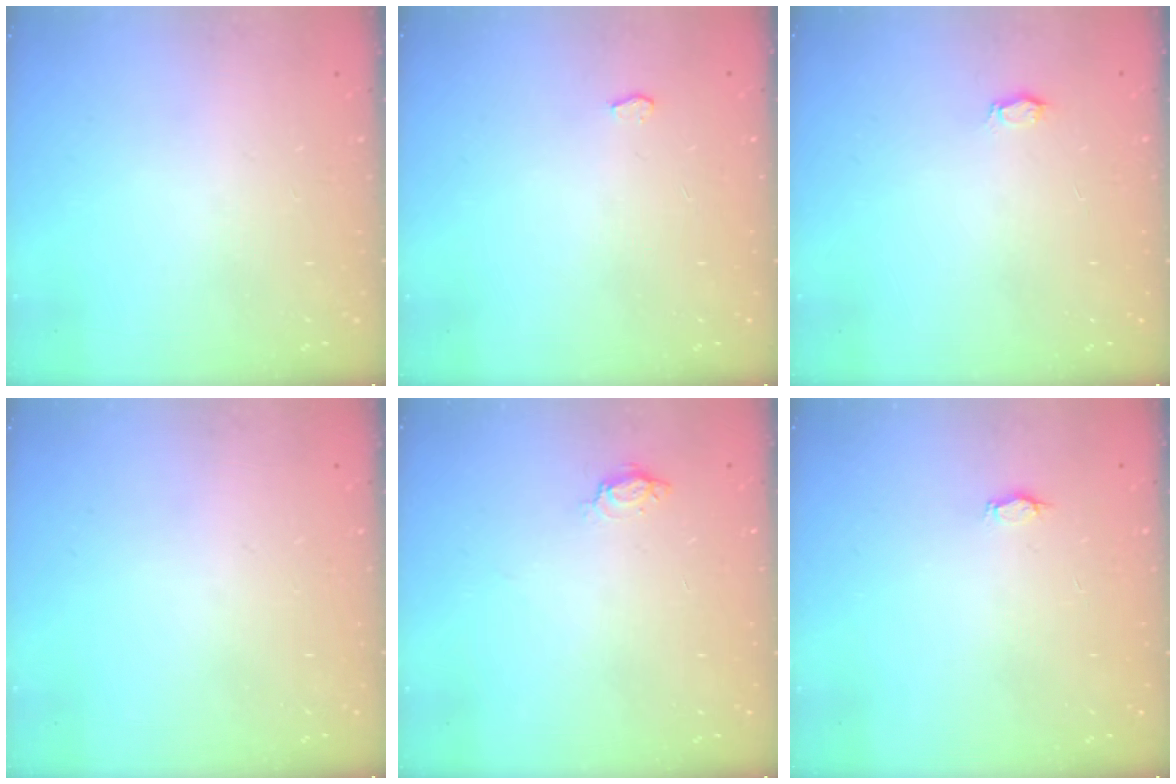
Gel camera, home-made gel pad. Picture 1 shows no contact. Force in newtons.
{"total": 2.1, "press": 2.1, "slide": 0.2}
{"total": 2.7, "press": 2.7, "slide": 0.3}
{"total": 0.0}
{"total": 4.3, "press": 4.3, "slide": 0.5}
{"total": 2.2, "press": 2.2, "slide": 0.3}